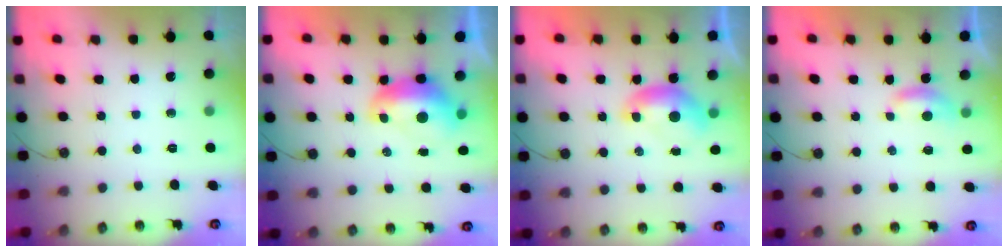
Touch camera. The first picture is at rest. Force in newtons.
{"total": 2.8, "press": 2.7, "slide": 0.9}
{"total": 0.0}
{"total": 1.9, "press": 1.8, "slide": 0.4}